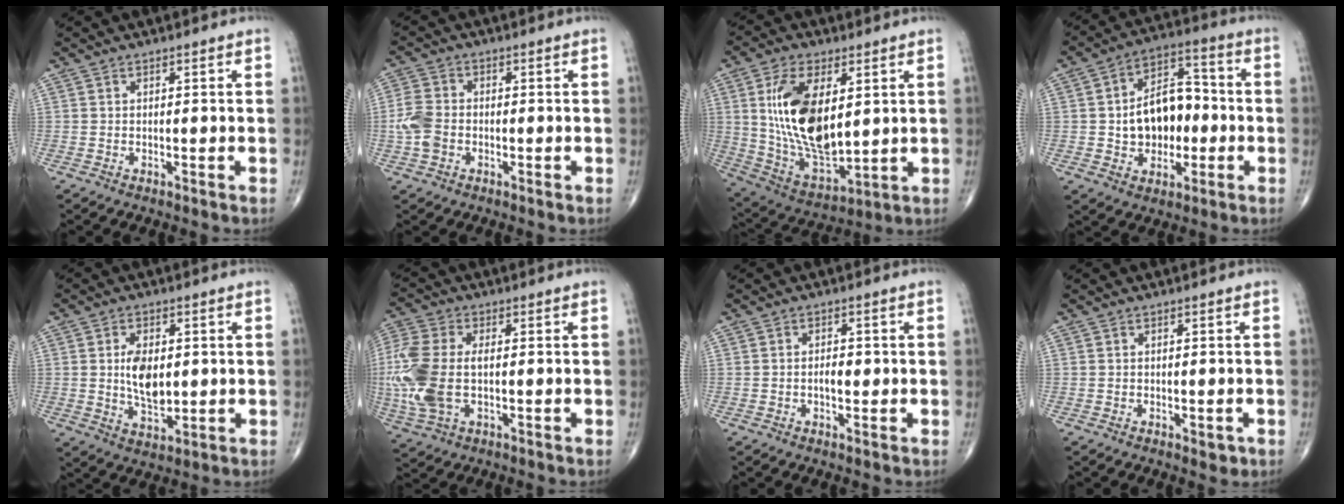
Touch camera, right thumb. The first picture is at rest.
{"total": 5.7, "force": [-1.3, 4.2, 3.6], "torque": [-0.081, 0.010, -0.032]}
{"total": 19.0, "force": [3.8, 9.6, 16.0], "torque": [-0.288, -0.023, 0.084]}
{"total": 13.6, "force": [-1.0, 9.2, 9.9], "torque": [-0.118, 0.036, -0.015]}
{"total": 8.2, "force": [0.7, 4.7, 6.6], "torque": [-0.103, -0.014, 0.016]}
{"total": 15.3, "force": [-1.2, 8.7, 12.6], "torque": [-0.332, -0.003, -0.021]}
{"total": 2.4, "force": [-0.3, 1.3, 2.0], "torque": [-0.030, 0.003, -0.006]}
{"total": 1.6, "force": [-0.5, 0.8, 1.2], "torque": [-0.012, -0.003, -0.004]}